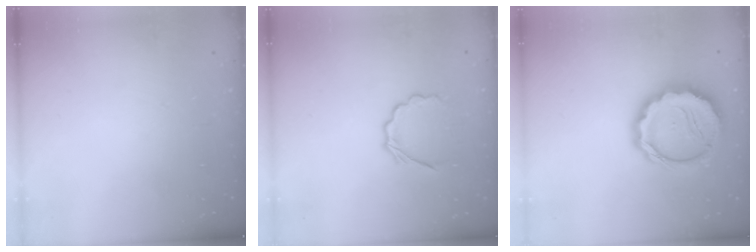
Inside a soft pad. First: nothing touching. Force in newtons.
{"total": 5.1, "press": 4.9, "slide": 1.4}
{"total": 14.0, "press": 13.7, "slide": 2.9}